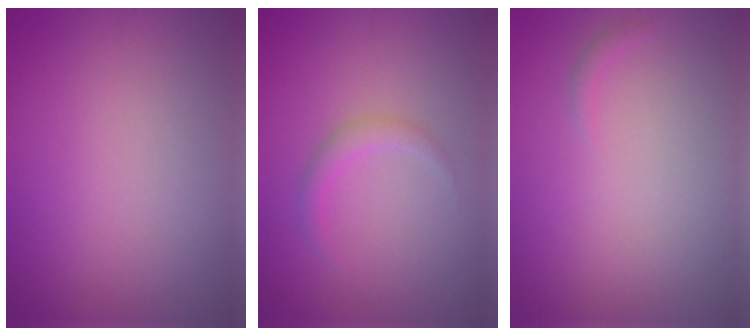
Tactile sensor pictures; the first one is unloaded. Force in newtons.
{"total": 1.5, "press": 1.5, "slide": 0.1}
{"total": 0.6, "press": 0.6, "slide": 0.1}